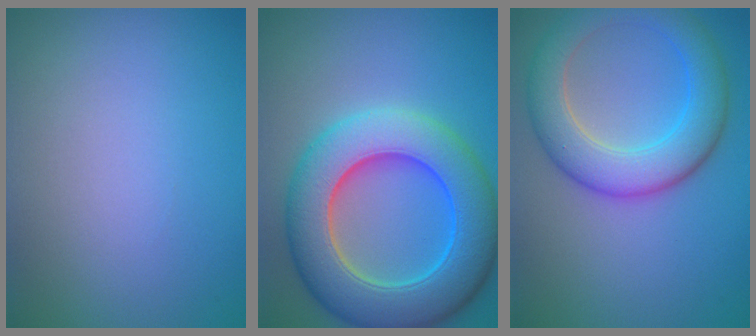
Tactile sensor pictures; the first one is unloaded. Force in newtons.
{"total": 10.6, "press": 10.6, "slide": 0.5}
{"total": 6.5, "press": 6.5, "slide": 0.3}